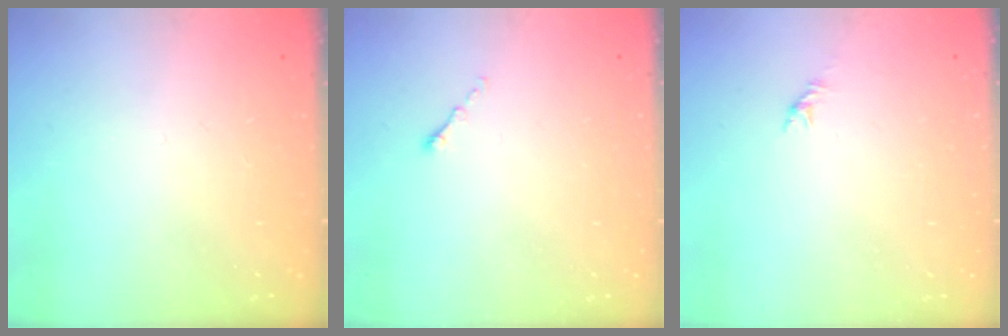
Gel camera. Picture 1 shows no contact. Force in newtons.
{"total": 0.0}
{"total": 0.0}